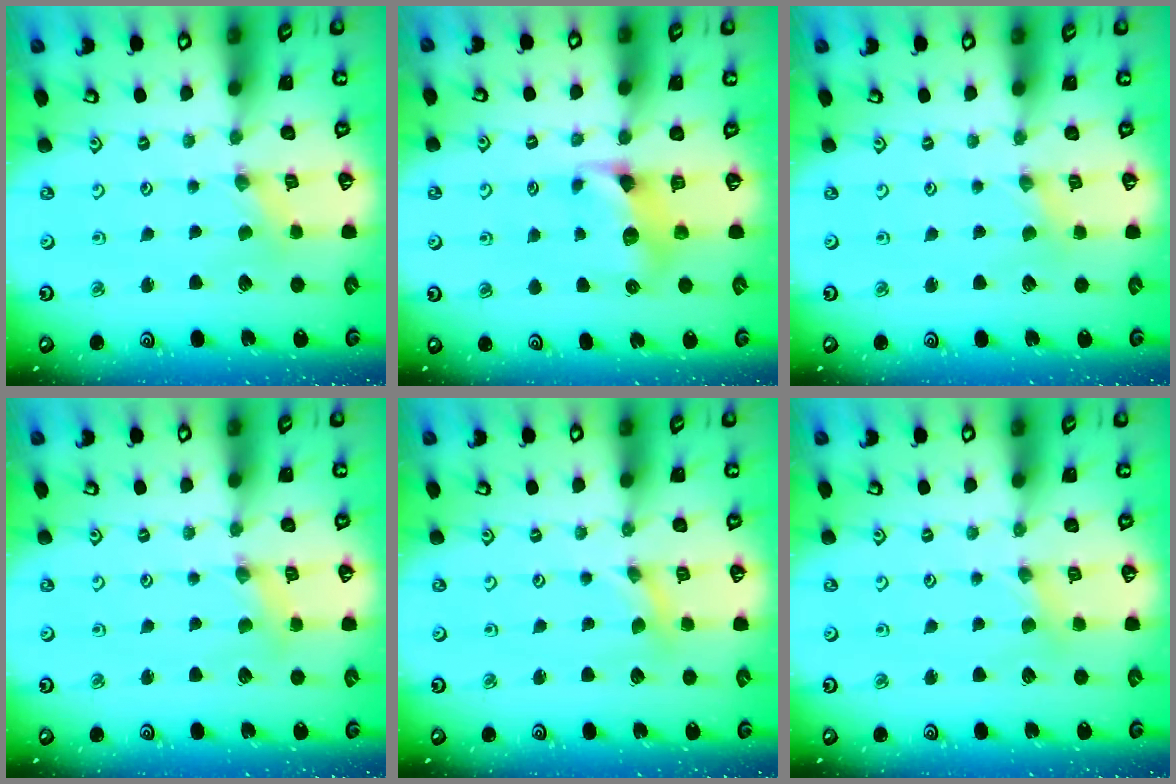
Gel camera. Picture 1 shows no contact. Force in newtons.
{"total": 7.0, "press": 7.0, "slide": 0.6}
{"total": 0.0}
{"total": 1.3, "press": 1.3, "slide": 0.3}
{"total": 0.0}
{"total": 1.8, "press": 1.7, "slide": 0.3}